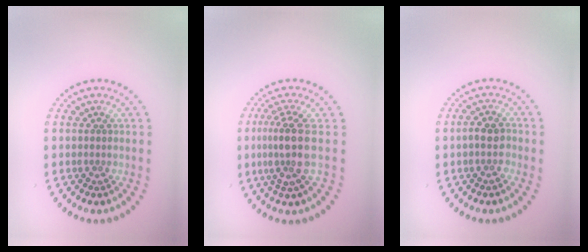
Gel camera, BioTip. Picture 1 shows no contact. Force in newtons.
{"total": 3.7, "press": 2.9, "slide": 2.3}
{"total": 2.0, "press": 1.8, "slide": 0.7}